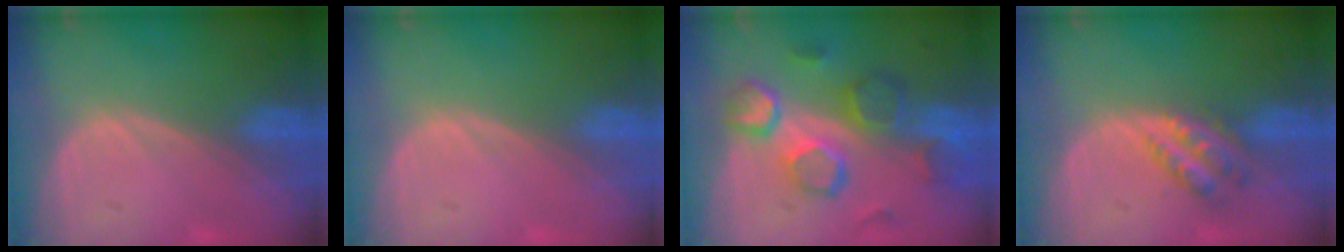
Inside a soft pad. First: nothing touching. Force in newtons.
{"total": 0.0}
{"total": 10.6, "press": 9.2, "slide": 5.2}
{"total": 4.6, "press": 4.1, "slide": 2.2}